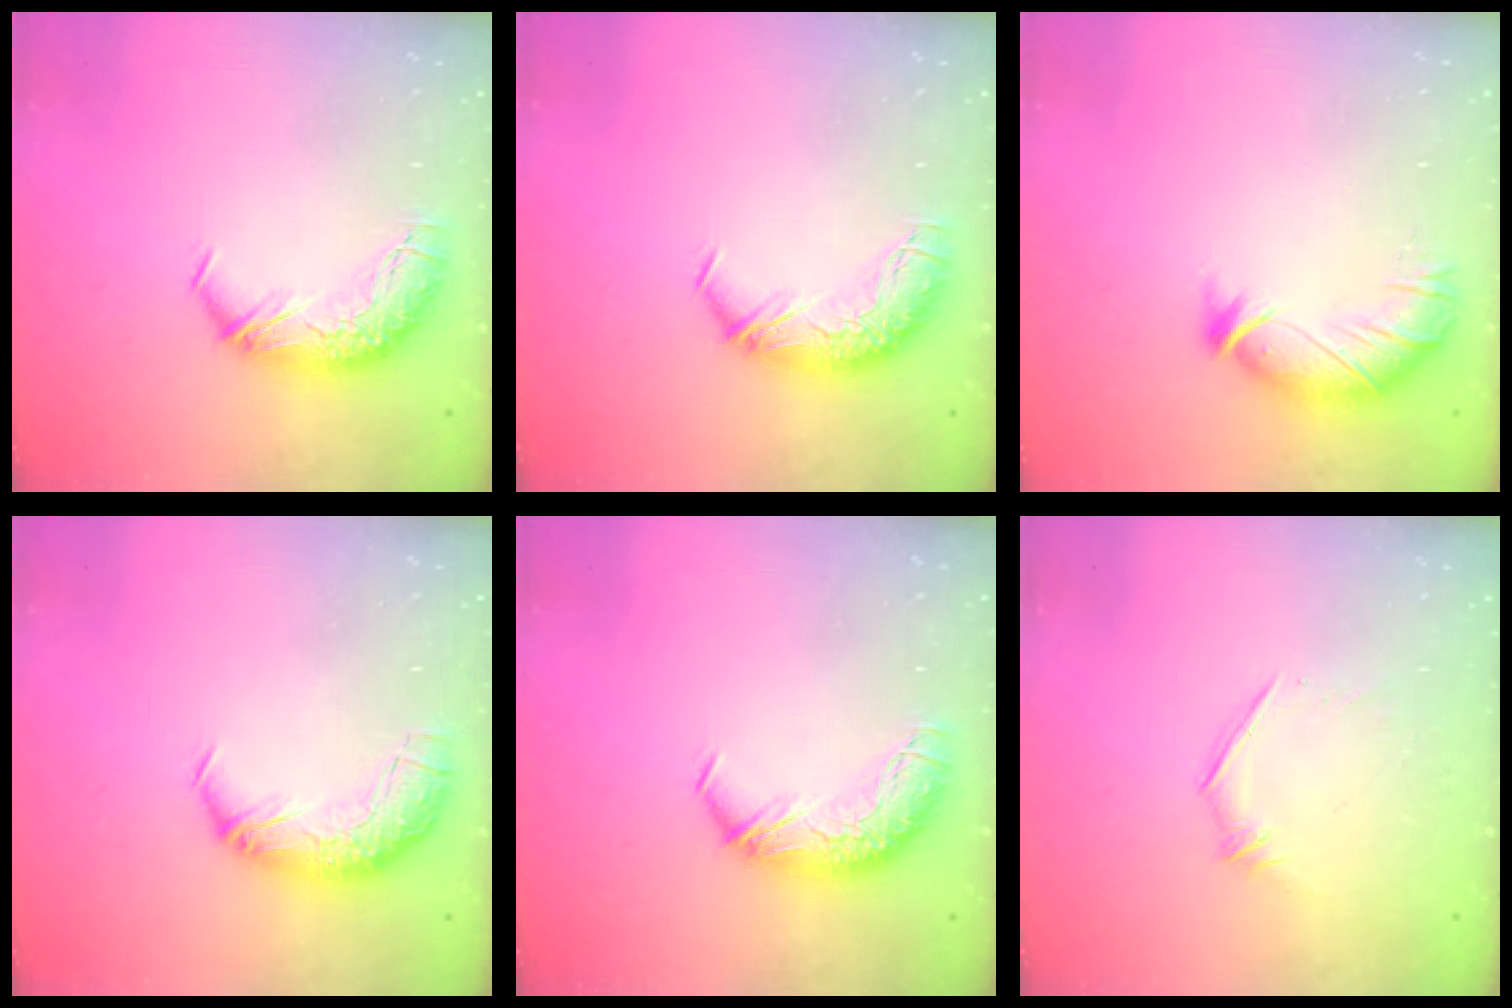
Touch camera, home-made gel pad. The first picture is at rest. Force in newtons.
{"total": 0.0}
{"total": 2.9, "press": 2.8, "slide": 0.8}
{"total": 2.3, "press": 1.0, "slide": 2.1}
{"total": 0.0}
{"total": 4.6, "press": 4.3, "slide": 1.5}